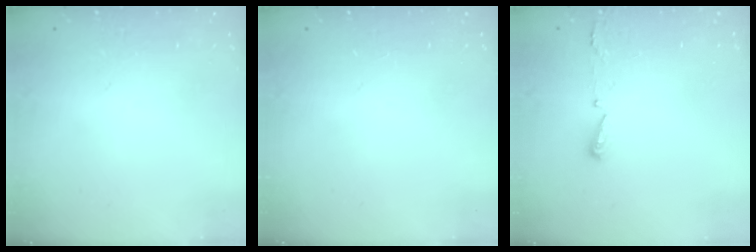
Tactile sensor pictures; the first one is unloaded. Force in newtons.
{"total": 0.0}
{"total": 2.9, "press": 2.8, "slide": 0.6}